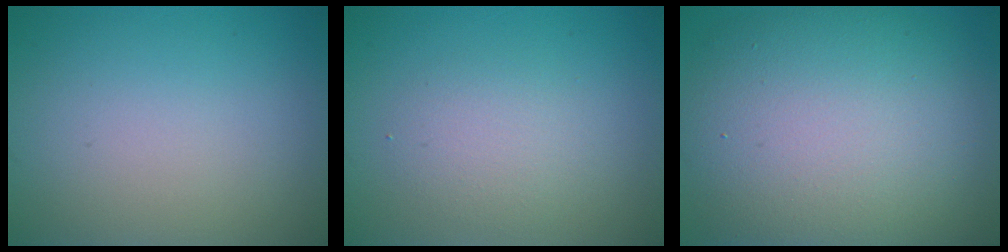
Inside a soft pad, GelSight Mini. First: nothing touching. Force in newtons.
{"total": 2.4, "press": 2.4, "slide": 0.1}
{"total": 13.6, "press": 13.6, "slide": 0.9}